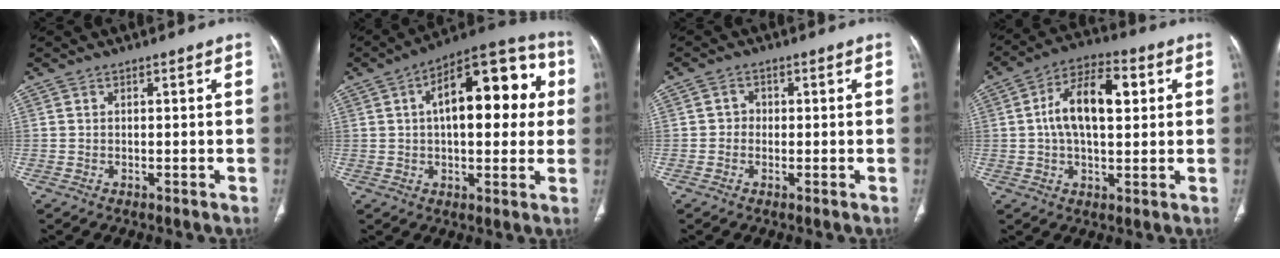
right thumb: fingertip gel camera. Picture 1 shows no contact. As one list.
[{"total": 20.4, "force": [4.0, 9.7, 17.5], "torque": [-0.211, 0.030, 0.048]}, {"total": 1.9, "force": [-0.2, 1.8, 0.7], "torque": [0.004, 0.008, -0.009]}, {"total": 13.1, "force": [2.3, 6.8, 11.0], "torque": [-0.183, 0.020, 0.034]}]